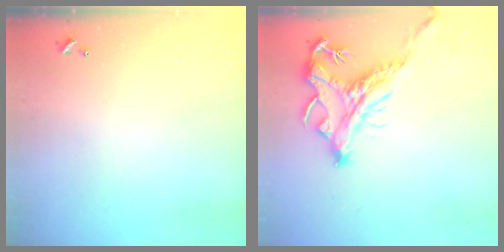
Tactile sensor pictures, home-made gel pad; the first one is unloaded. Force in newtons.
{"total": 4.1, "press": 3.8, "slide": 1.5}